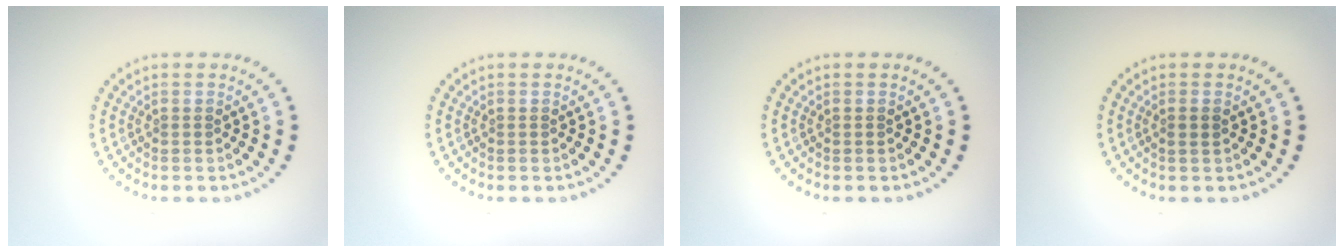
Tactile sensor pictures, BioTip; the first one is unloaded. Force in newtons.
{"total": 0.0}
{"total": 0.0}
{"total": 0.9, "press": 0.8, "slide": 0.4}